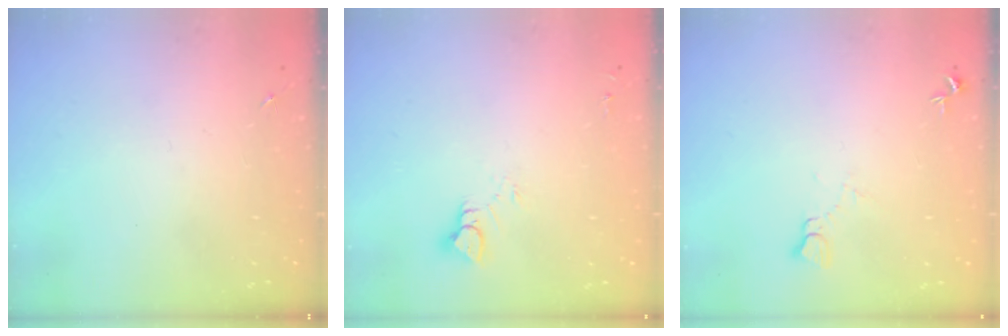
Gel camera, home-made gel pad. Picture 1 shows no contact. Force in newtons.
{"total": 5.1, "press": 5.1, "slide": 0.3}
{"total": 3.7, "press": 3.7, "slide": 0.3}